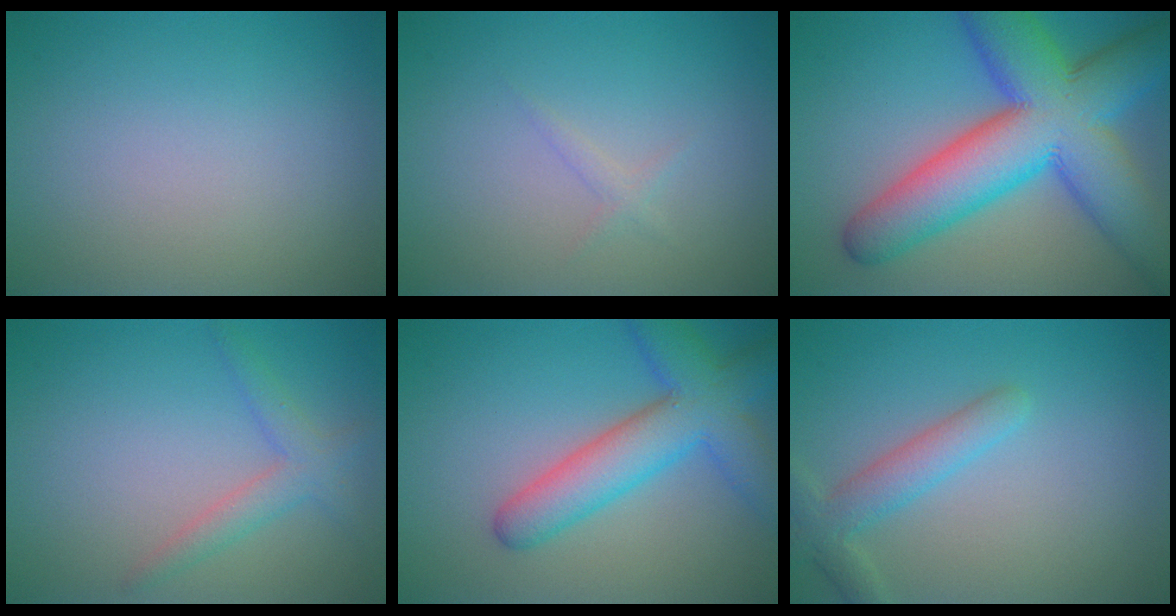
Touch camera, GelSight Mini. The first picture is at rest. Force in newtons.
{"total": 0.8, "press": 0.8, "slide": 0.0}
{"total": 13.7, "press": 13.7, "slide": 0.3}
{"total": 2.4, "press": 2.4, "slide": 0.2}
{"total": 7.0, "press": 7.0, "slide": 0.3}
{"total": 3.2, "press": 3.2, "slide": 0.2}